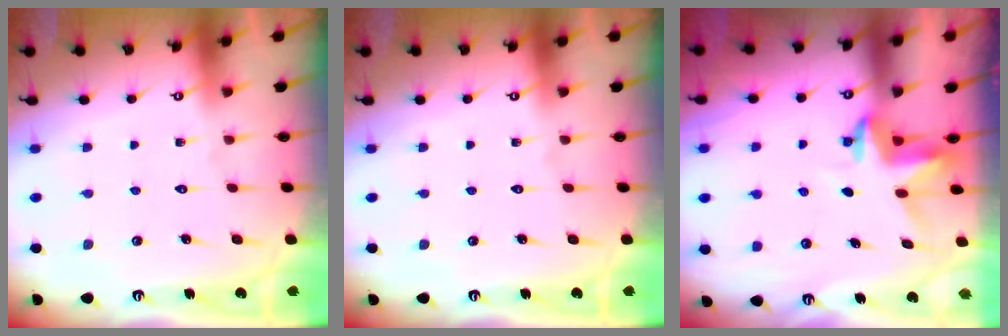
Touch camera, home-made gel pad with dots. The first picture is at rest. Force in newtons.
{"total": 0.0}
{"total": 3.9, "press": 3.9, "slide": 0.4}